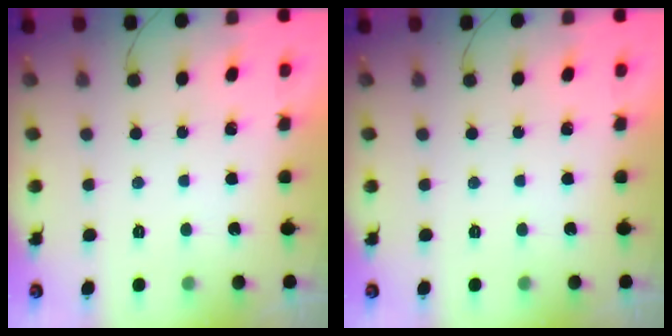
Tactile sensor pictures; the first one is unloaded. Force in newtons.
{"total": 0.0}